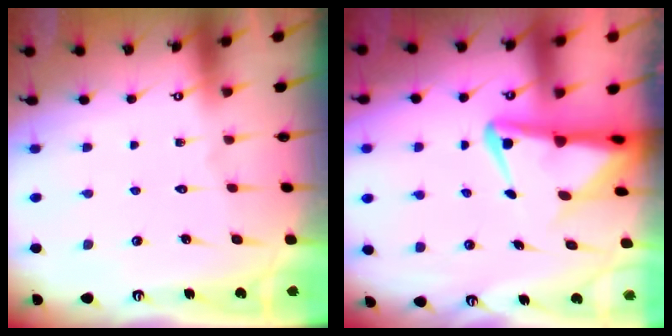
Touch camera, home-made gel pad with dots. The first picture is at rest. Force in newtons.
{"total": 5.0, "press": 4.9, "slide": 0.7}